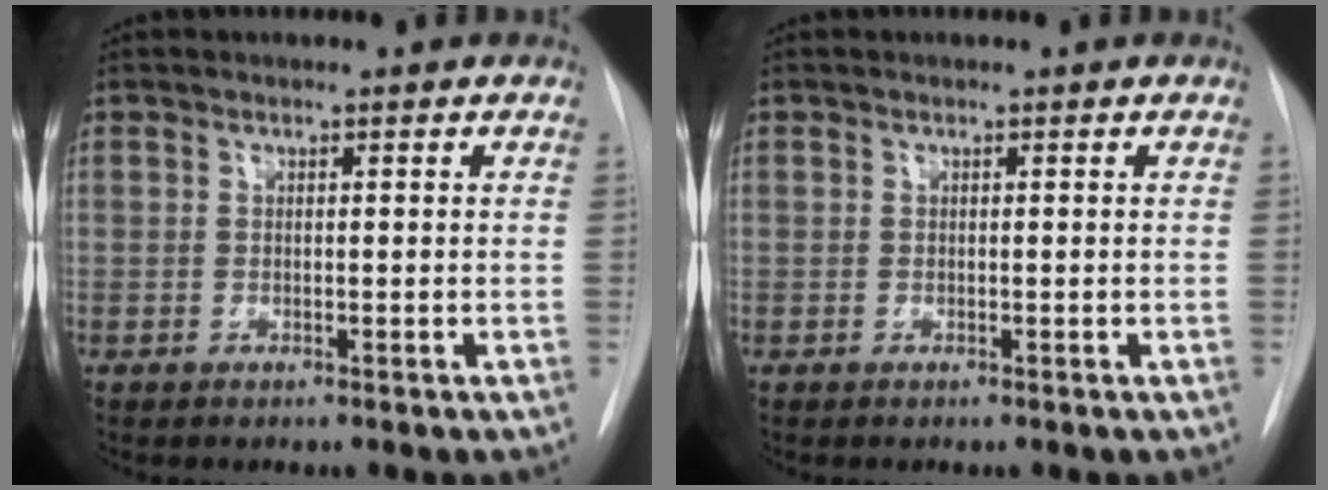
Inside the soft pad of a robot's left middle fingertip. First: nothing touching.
{"total": 0.0}